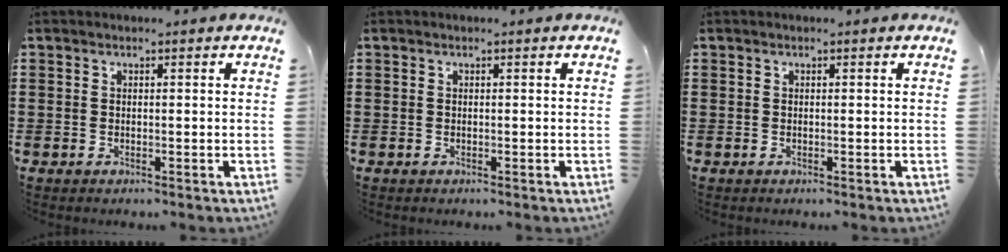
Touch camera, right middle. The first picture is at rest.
{"total": 0.0}
{"total": 0.0}